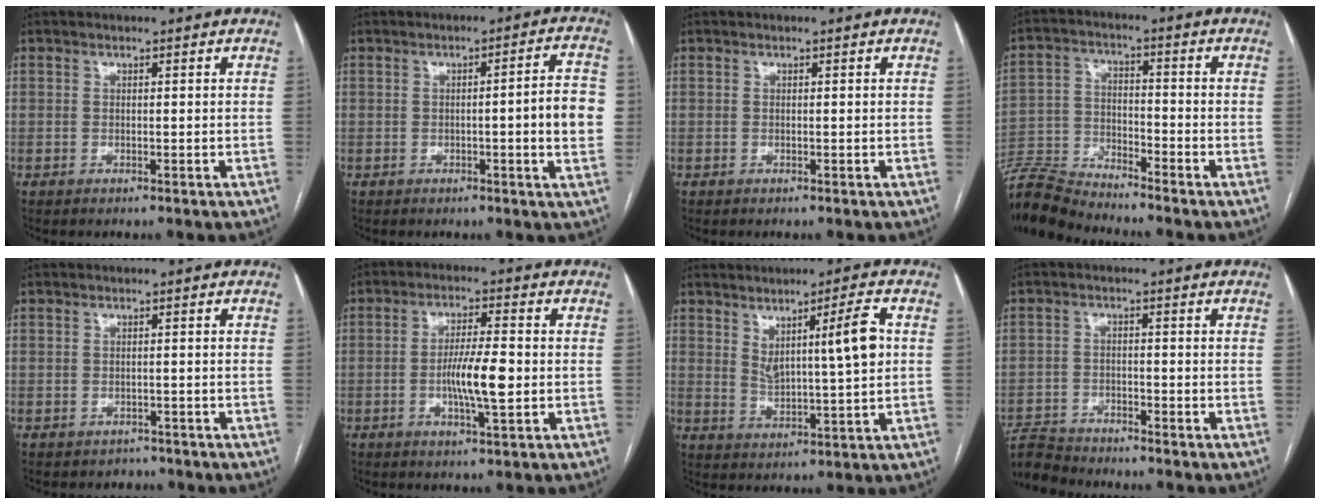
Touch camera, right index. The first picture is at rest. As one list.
[{"total": 7.3, "force": [-0.5, 0.6, 7.2], "torque": [-0.085, 0.013, -0.011]}, {"total": 0.0}, {"total": 7.9, "force": [-7.9, 0.0, 0.5], "torque": [-0.015, 0.002, -0.156]}, {"total": 1.8, "force": [-1.3, 1.1, -0.5], "torque": [-0.003, 0.007, -0.020]}, {"total": 7.4, "force": [-1.3, 0.8, 7.3], "torque": [-0.135, -0.003, -0.025]}, {"total": 7.9, "force": [2.5, 0.3, 7.5], "torque": [-0.125, -0.003, 0.045]}, {"total": 5.0, "force": [-5.0, 0.5, -0.2], "torque": [0.006, -0.006, -0.091]}]